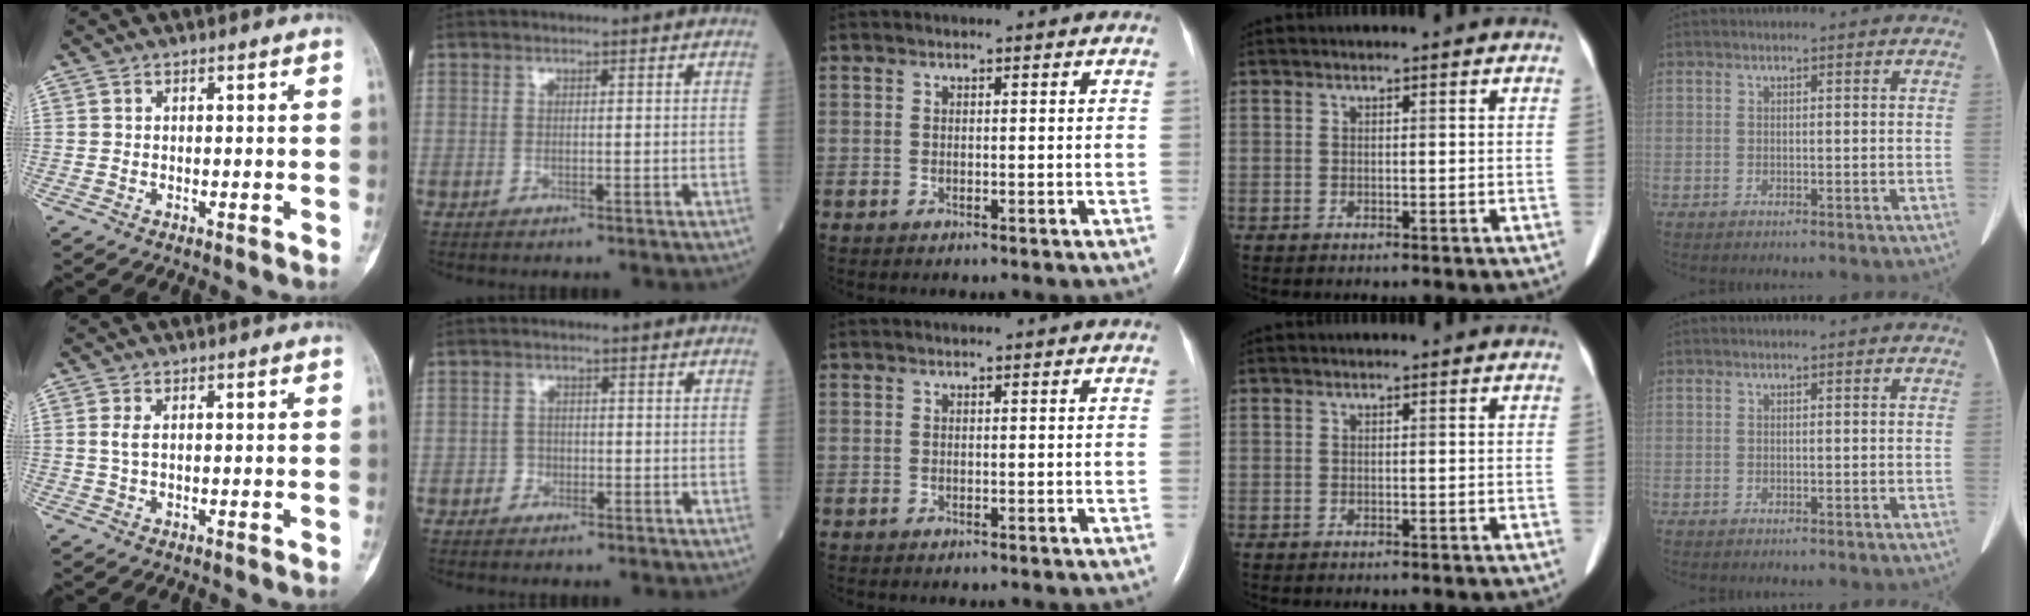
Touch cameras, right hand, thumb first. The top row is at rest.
{"thumb": {"total": 1.4, "force": [0.4, 0.5, 1.3], "torque": [-0.037, 0.004, 0.013]}, "index": {"total": 1.6, "force": [-0.8, 1.3, 0.3], "torque": [0.004, 0.009, -0.016]}}